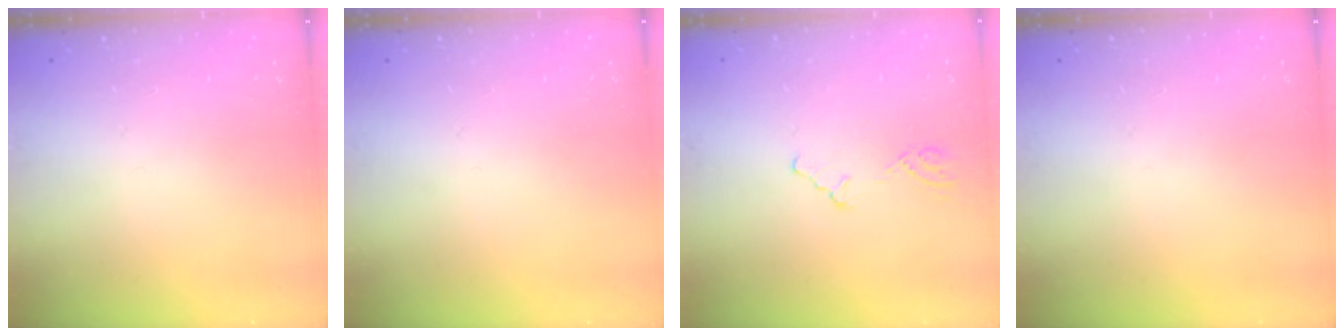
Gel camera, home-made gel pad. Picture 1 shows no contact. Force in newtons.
{"total": 0.0}
{"total": 1.5, "press": 1.4, "slide": 0.2}
{"total": 0.0}